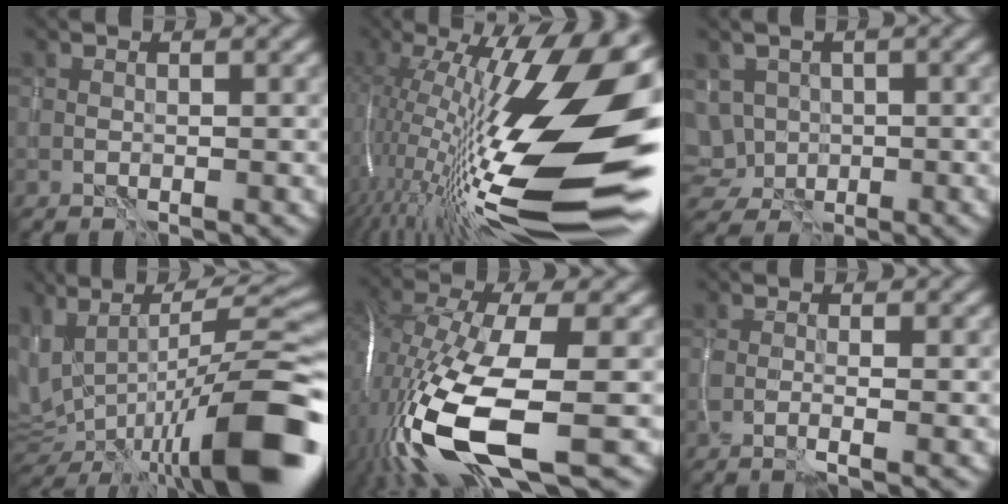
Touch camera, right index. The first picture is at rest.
{"total": 19.6, "force": [-0.6, 5.8, 18.7], "torque": [-0.318, -0.001, -0.024]}
{"total": 5.3, "force": [-0.7, 4.8, 2.0], "torque": [-0.036, -0.004, -0.020]}
{"total": 13.4, "force": [-3.3, 4.8, 12.0], "torque": [-0.195, -0.005, -0.049]}
{"total": 15.5, "force": [-4.7, 5.2, 13.8], "torque": [-0.310, -0.038, -0.079]}
{"total": 1.5, "force": [-0.6, 0.3, 1.4], "torque": [-0.019, -0.003, -0.020]}